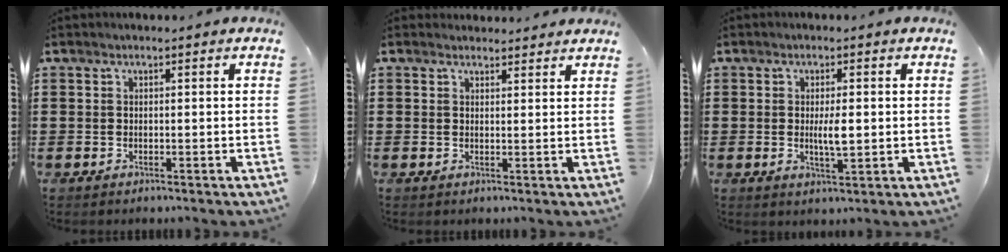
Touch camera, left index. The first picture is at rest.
{"total": 1.8, "force": [1.6, 0.8, -0.3], "torque": [0.000, 0.004, 0.032]}
{"total": 3.7, "force": [0.1, 0.8, 3.6], "torque": [-0.059, -0.005, -0.001]}